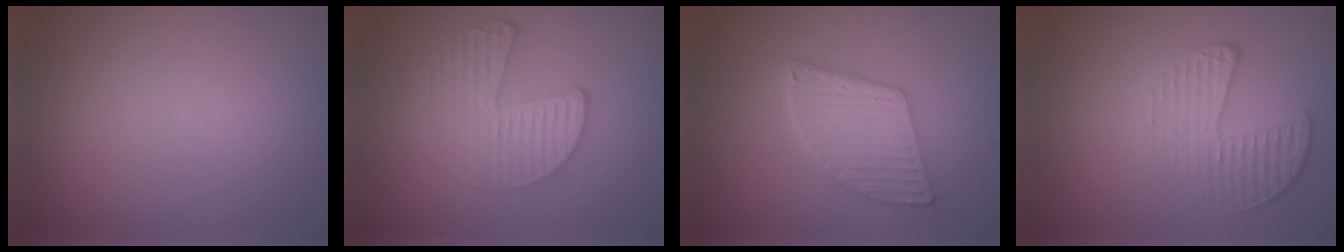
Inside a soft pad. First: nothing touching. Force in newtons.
{"total": 4.1, "press": 2.8, "slide": 2.9}
{"total": 5.2, "press": 4.2, "slide": 3.0}
{"total": 3.3, "press": 3.0, "slide": 1.5}